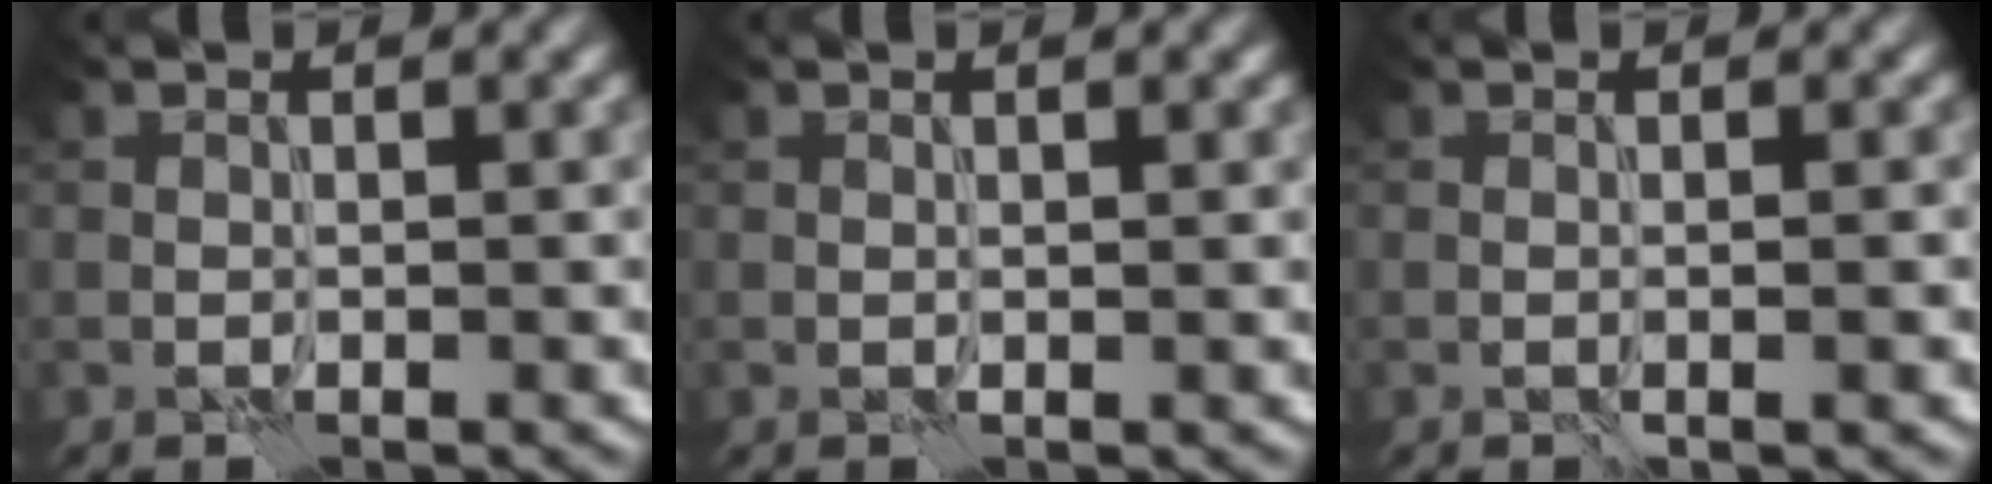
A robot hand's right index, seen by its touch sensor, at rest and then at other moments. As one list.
[{"total": 0.8, "force": [0.5, 0.1, 0.5], "torque": [-0.009, -0.001, 0.006]}, {"total": 1.3, "force": [-0.2, 0.3, 1.2], "torque": [-0.012, -0.001, -0.004]}]